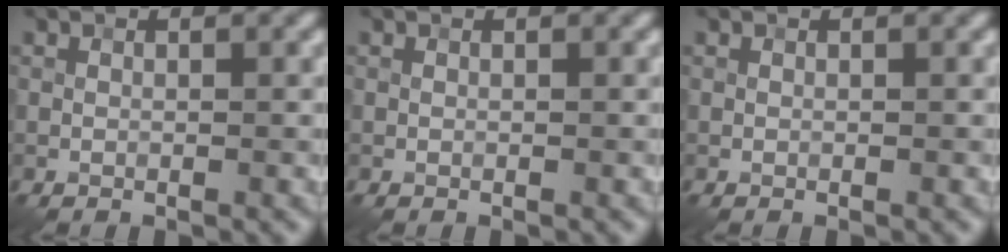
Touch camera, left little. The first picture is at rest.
{"total": 0.0}
{"total": 0.0}